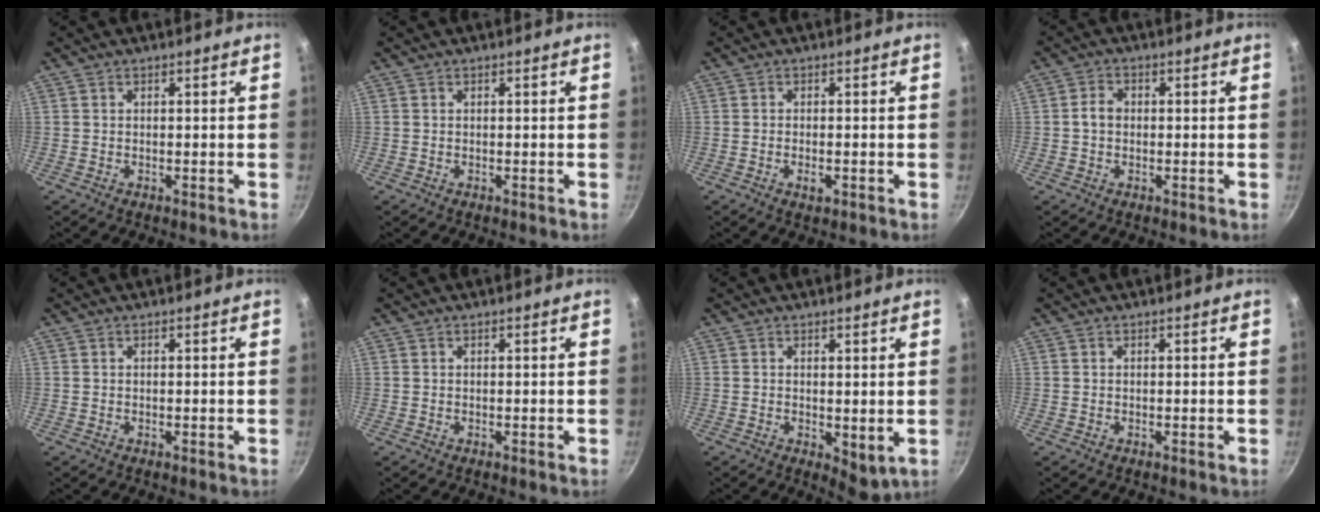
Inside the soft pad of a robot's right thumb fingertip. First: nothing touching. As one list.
[{"total": 0.0}, {"total": 2.1, "force": [-0.8, 0.9, 1.7], "torque": [-0.035, 0.000, -0.015]}, {"total": 3.1, "force": [-0.1, 2.4, 1.9], "torque": [-0.025, 0.010, -0.006]}, {"total": 0.0}, {"total": 0.0}, {"total": 4.2, "force": [0.4, 2.3, 3.5], "torque": [-0.046, -0.014, 0.010]}, {"total": 0.0}]